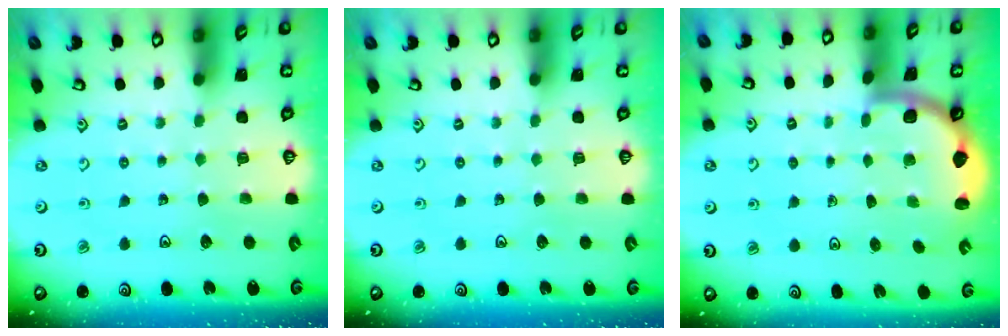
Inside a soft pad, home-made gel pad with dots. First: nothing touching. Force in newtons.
{"total": 0.0}
{"total": 1.7, "press": 1.7, "slide": 0.1}